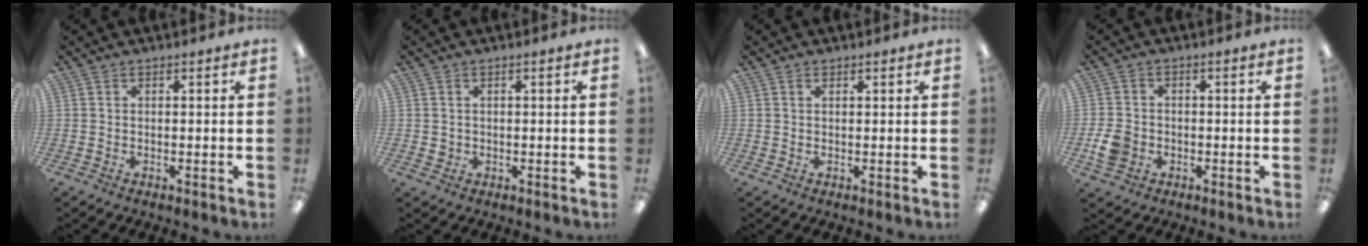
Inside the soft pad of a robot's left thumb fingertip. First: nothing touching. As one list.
[{"total": 1.1, "force": [0.2, 1.1, 0.3], "torque": [-0.007, 0.005, 0.002]}, {"total": 0.6, "force": [0.4, 0.3, 0.3], "torque": [-0.006, 0.003, 0.008]}, {"total": 5.5, "force": [-1.7, 4.3, 2.8], "torque": [-0.057, 0.003, -0.034]}]